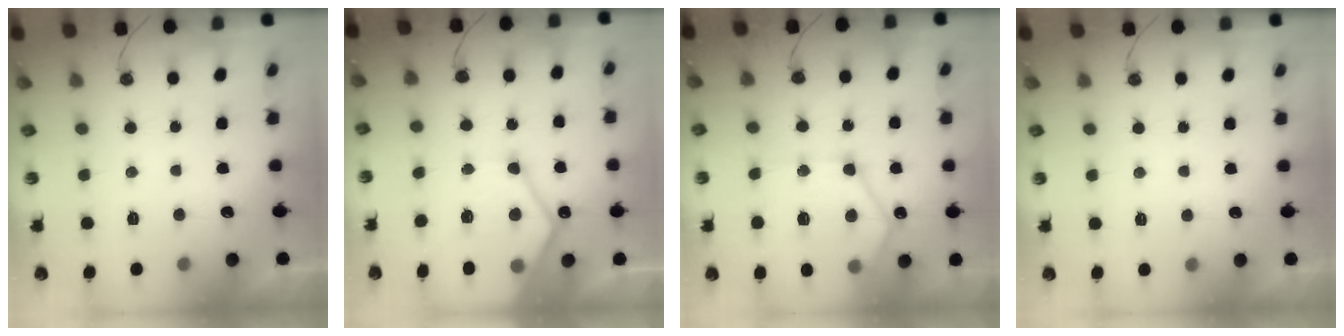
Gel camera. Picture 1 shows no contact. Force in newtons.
{"total": 14.6, "press": 14.6, "slide": 0.6}
{"total": 15.6, "press": 15.5, "slide": 1.7}
{"total": 2.8, "press": 2.8, "slide": 0.5}